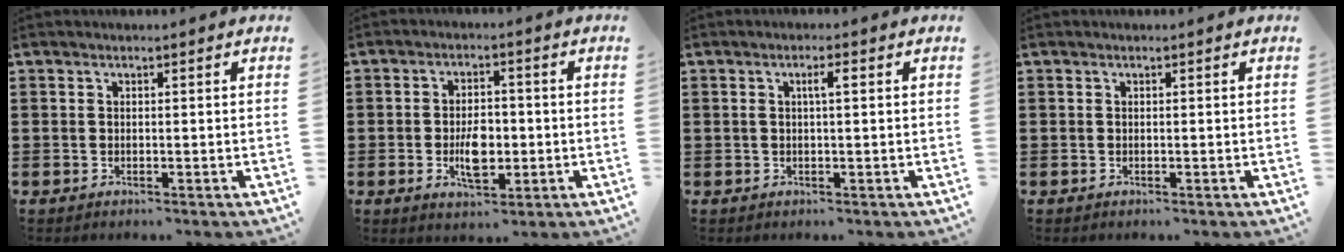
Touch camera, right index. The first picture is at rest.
{"total": 5.6, "force": [-1.1, 2.8, 4.7], "torque": [-0.074, -0.004, -0.022]}
{"total": 2.1, "force": [0.4, 0.3, 2.0], "torque": [-0.039, 0.003, 0.004]}
{"total": 0.0}